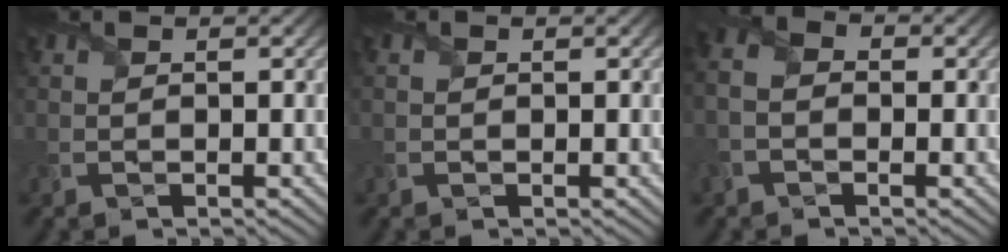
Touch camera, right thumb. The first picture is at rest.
{"total": 0.0}
{"total": 3.7, "force": [-1.0, 2.7, 2.3], "torque": [-0.055, 0.003, -0.020]}